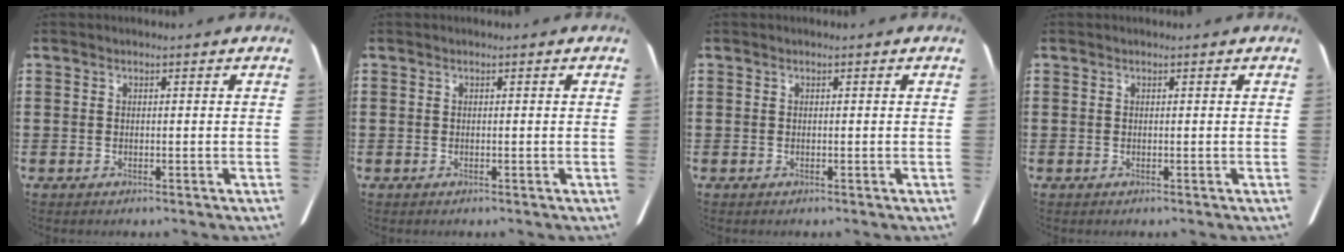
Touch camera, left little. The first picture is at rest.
{"total": 0.0}
{"total": 0.0}
{"total": 0.0}